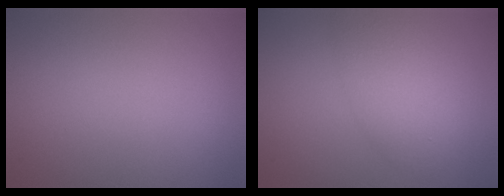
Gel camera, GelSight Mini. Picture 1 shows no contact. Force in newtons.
{"total": 4.6, "press": 4.6, "slide": 0.3}